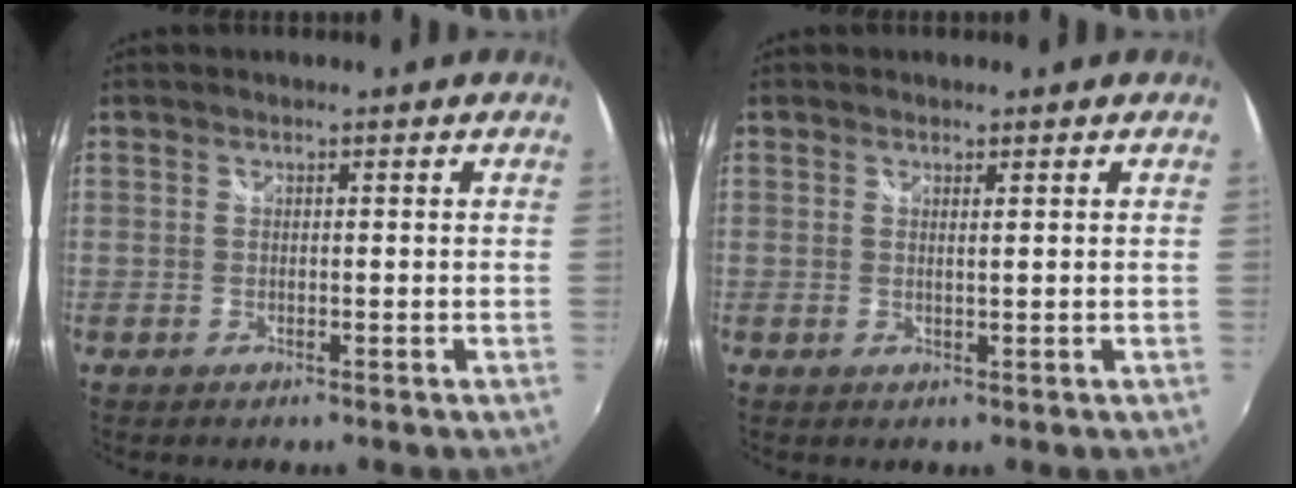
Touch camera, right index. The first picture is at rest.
{"total": 0.7, "force": [0.4, -0.5, 0.1], "torque": [0.000, 0.000, 0.006]}